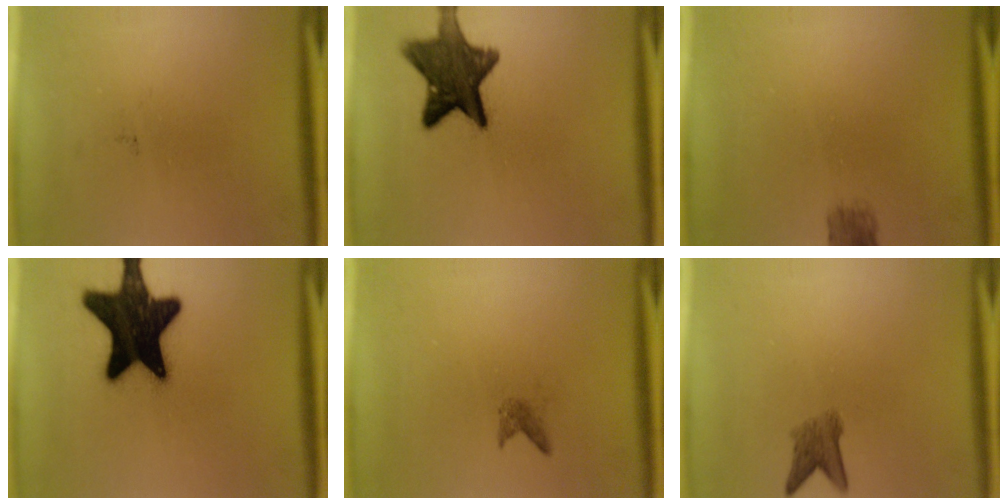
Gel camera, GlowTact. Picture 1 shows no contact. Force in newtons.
{"total": 11.8}
{"total": 2.9}
{"total": 20.2}
{"total": 0.9}
{"total": 3.0}